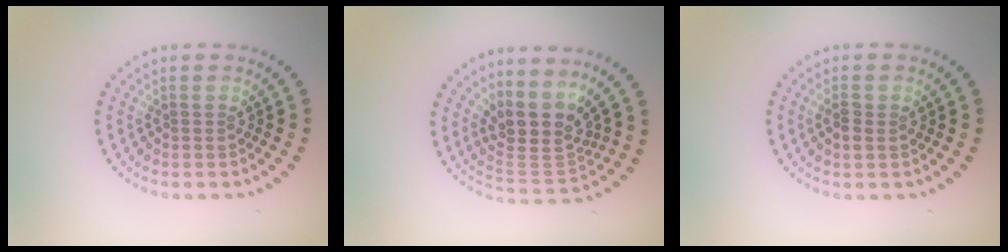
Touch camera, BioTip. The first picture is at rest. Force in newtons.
{"total": 4.2, "press": 3.4, "slide": 2.5}
{"total": 1.4, "press": 1.4, "slide": 0.2}